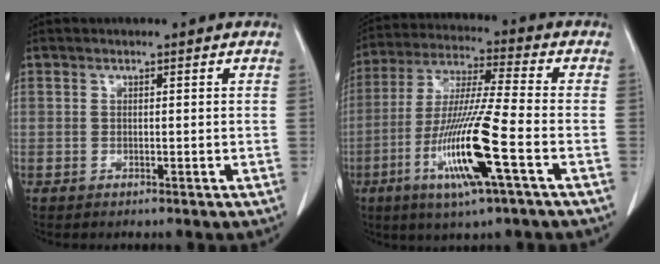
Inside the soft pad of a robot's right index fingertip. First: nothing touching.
{"total": 15.0, "force": [-5.5, -0.1, 14.0], "torque": [-0.285, -0.020, -0.105]}